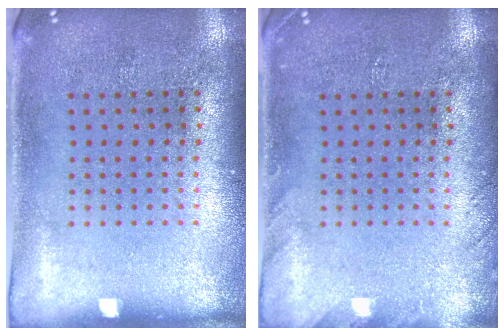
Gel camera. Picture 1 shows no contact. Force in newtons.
{"total": 1.2, "press": 1.2, "slide": 0.1}